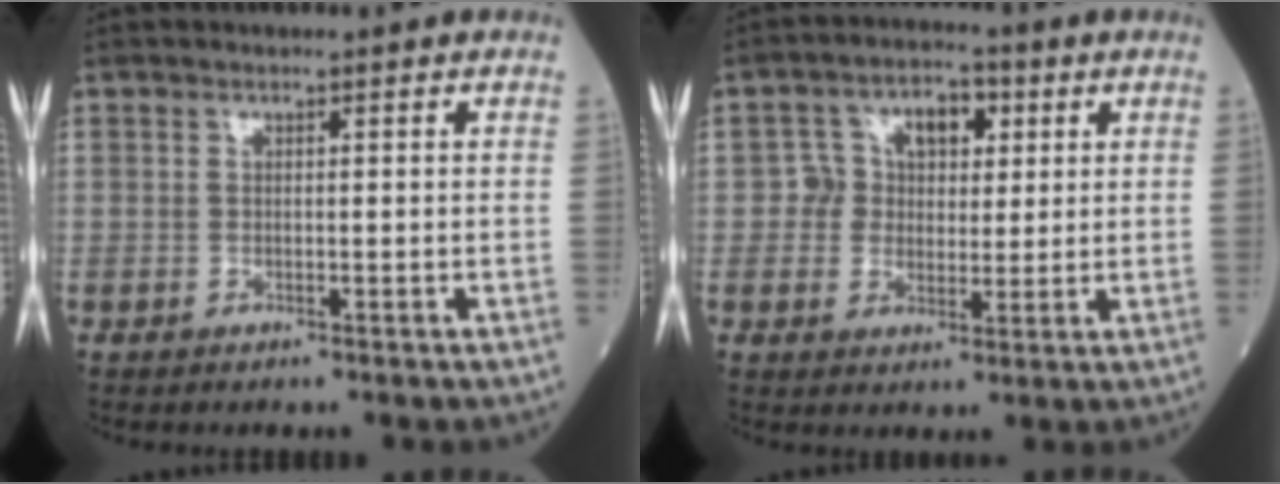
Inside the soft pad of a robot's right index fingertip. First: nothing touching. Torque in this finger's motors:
{"motor_torque": [0.17, 0.04, 0.08, 0.02]}